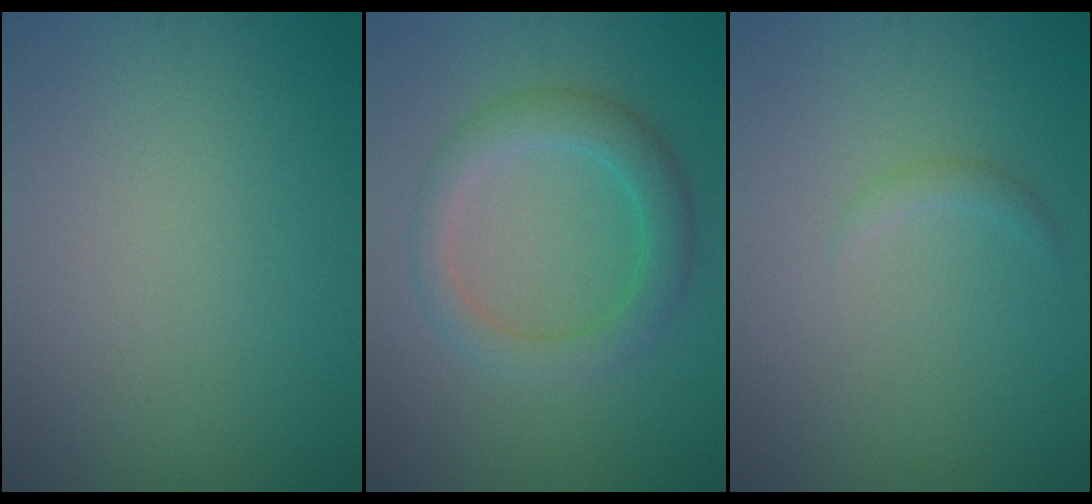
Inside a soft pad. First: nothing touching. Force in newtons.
{"total": 3.9, "press": 3.9, "slide": 0.1}
{"total": 0.9, "press": 0.9, "slide": 0.0}